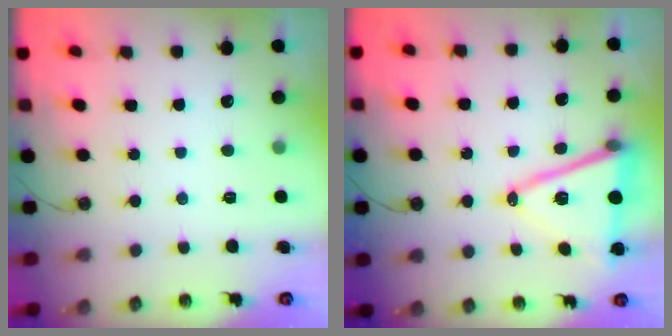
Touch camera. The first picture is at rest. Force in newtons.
{"total": 15.6, "press": 15.1, "slide": 3.9}